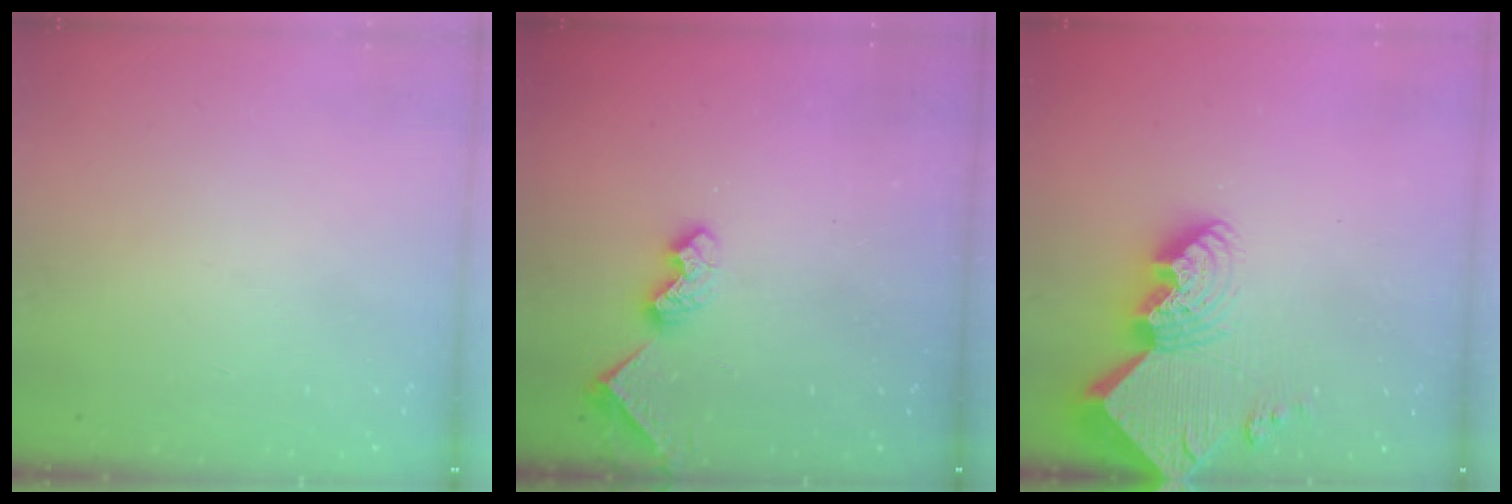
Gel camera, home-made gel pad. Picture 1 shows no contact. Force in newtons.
{"total": 8.3, "press": 8.3, "slide": 0.6}
{"total": 14.8, "press": 14.7, "slide": 1.1}